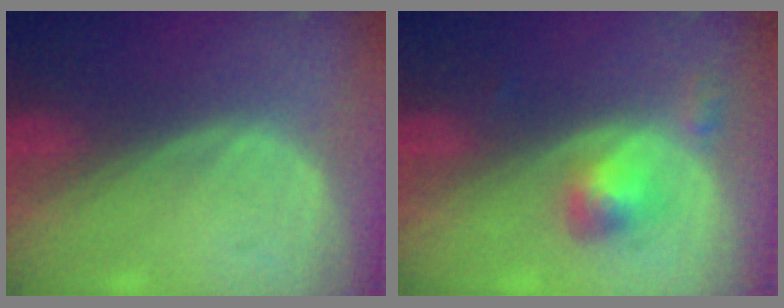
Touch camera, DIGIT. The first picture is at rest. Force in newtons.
{"total": 3.3, "press": 3.3, "slide": 0.2}